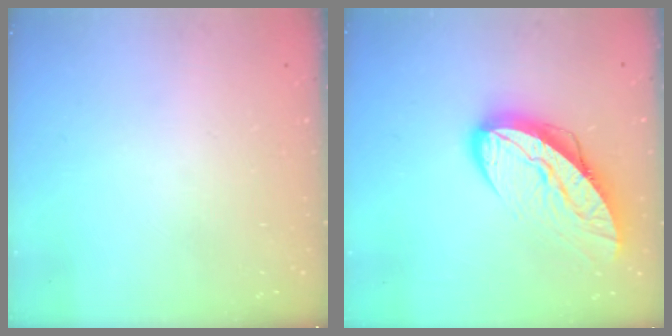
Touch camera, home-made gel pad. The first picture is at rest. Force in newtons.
{"total": 14.8, "press": 14.8, "slide": 1.3}